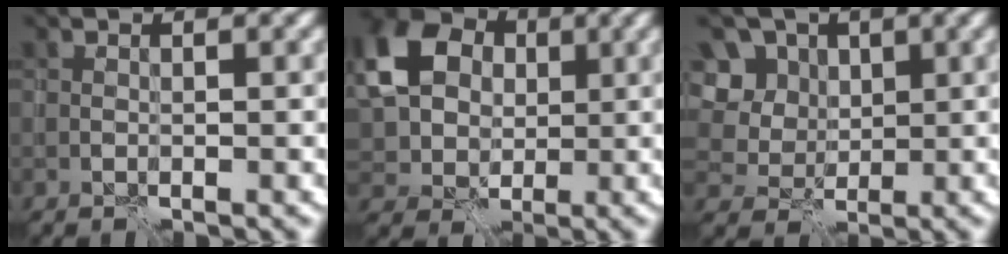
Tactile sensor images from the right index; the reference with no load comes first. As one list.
[{"total": 12.9, "force": [2.9, 10.3, 7.1], "torque": [-0.150, 0.020, 0.040]}, {"total": 9.7, "force": [4.4, 7.6, 4.0], "torque": [-0.090, 0.025, 0.059]}]